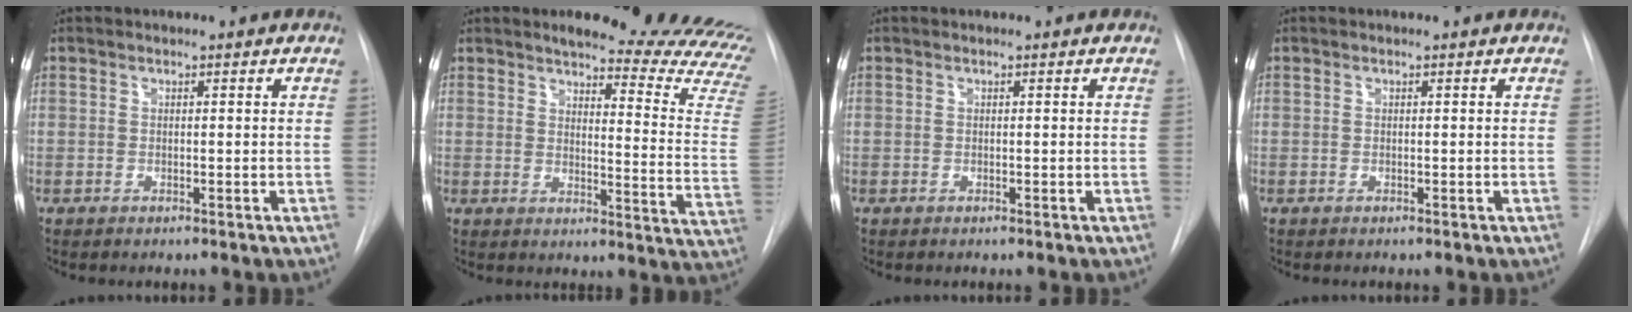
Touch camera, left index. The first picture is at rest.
{"total": 19.1, "force": [17.4, 1.2, 7.8], "torque": [-0.087, -0.140, 0.179]}
{"total": 0.0}
{"total": 0.0}